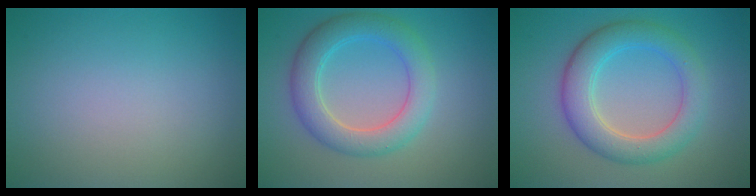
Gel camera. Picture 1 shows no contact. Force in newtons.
{"total": 5.0, "press": 5.0, "slide": 0.2}
{"total": 5.4, "press": 5.4, "slide": 0.1}